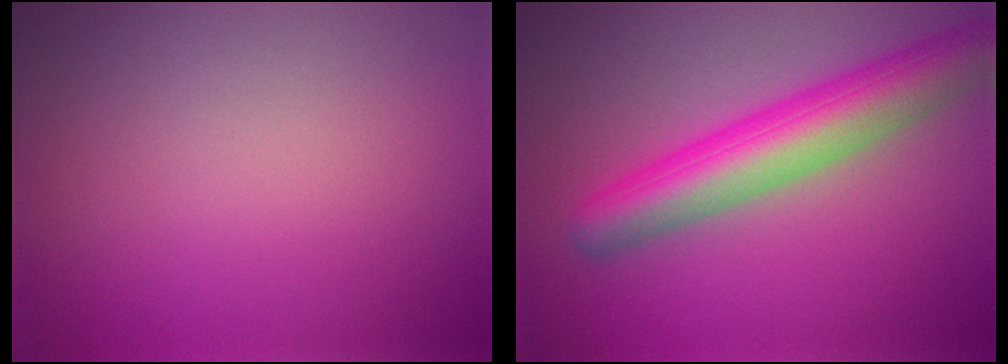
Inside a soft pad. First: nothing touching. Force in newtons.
{"total": 7.1, "press": 7.1, "slide": 0.1}